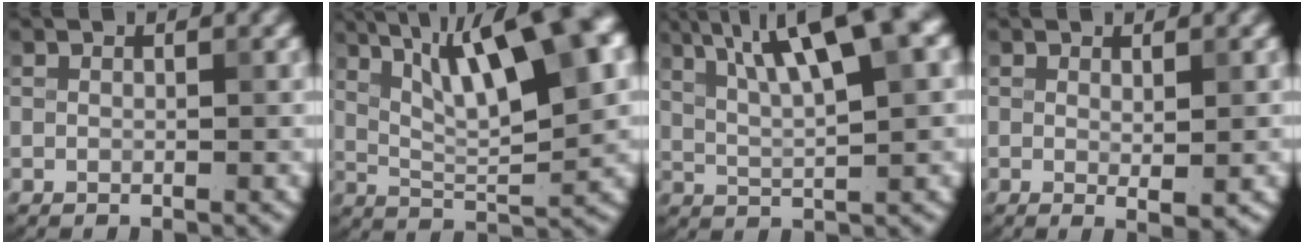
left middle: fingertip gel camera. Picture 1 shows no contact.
{"total": 12.6, "force": [5.5, 3.7, 10.7], "torque": [-0.152, 0.017, 0.083]}
{"total": 9.7, "force": [4.6, 2.0, 8.3], "torque": [-0.126, 0.019, 0.078]}
{"total": 1.3, "force": [0.2, 0.1, 1.3], "torque": [-0.019, -0.008, 0.003]}